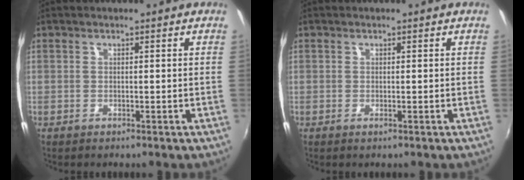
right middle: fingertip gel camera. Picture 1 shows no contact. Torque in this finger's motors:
{"motor_torque": [-0.43, -0.55, -0.27, -0.03]}